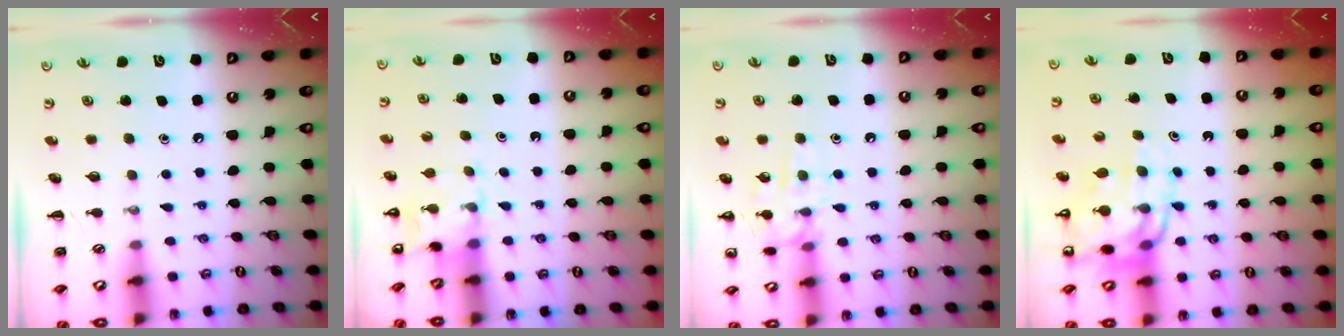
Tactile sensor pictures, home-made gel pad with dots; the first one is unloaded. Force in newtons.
{"total": 6.0, "press": 5.9, "slide": 1.1}
{"total": 9.4, "press": 9.4, "slide": 1.1}
{"total": 13.3, "press": 13.0, "slide": 3.1}